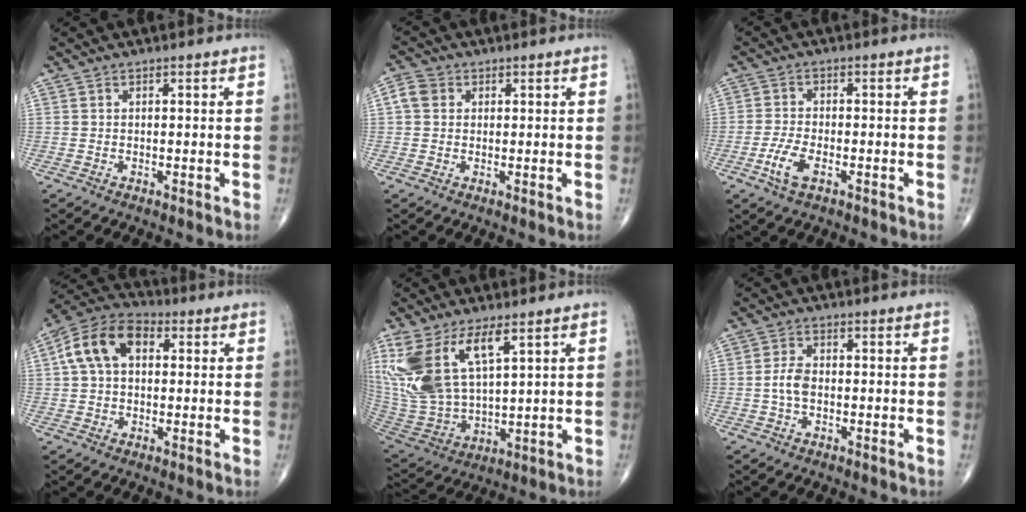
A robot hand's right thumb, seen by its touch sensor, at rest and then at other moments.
{"total": 3.5, "force": [0.8, 3.0, 1.7], "torque": [-0.027, 0.009, 0.010]}
{"total": 5.0, "force": [-2.1, 2.2, 3.9], "torque": [-0.087, 0.008, -0.039]}
{"total": 11.5, "force": [2.4, 7.5, 8.5], "torque": [-0.156, 0.031, 0.032]}
{"total": 18.4, "force": [8.1, 8.4, 14.2], "torque": [-0.299, -0.032, 0.175]}
{"total": 3.5, "force": [-0.6, 2.0, 2.8], "torque": [-0.060, 0.009, -0.016]}